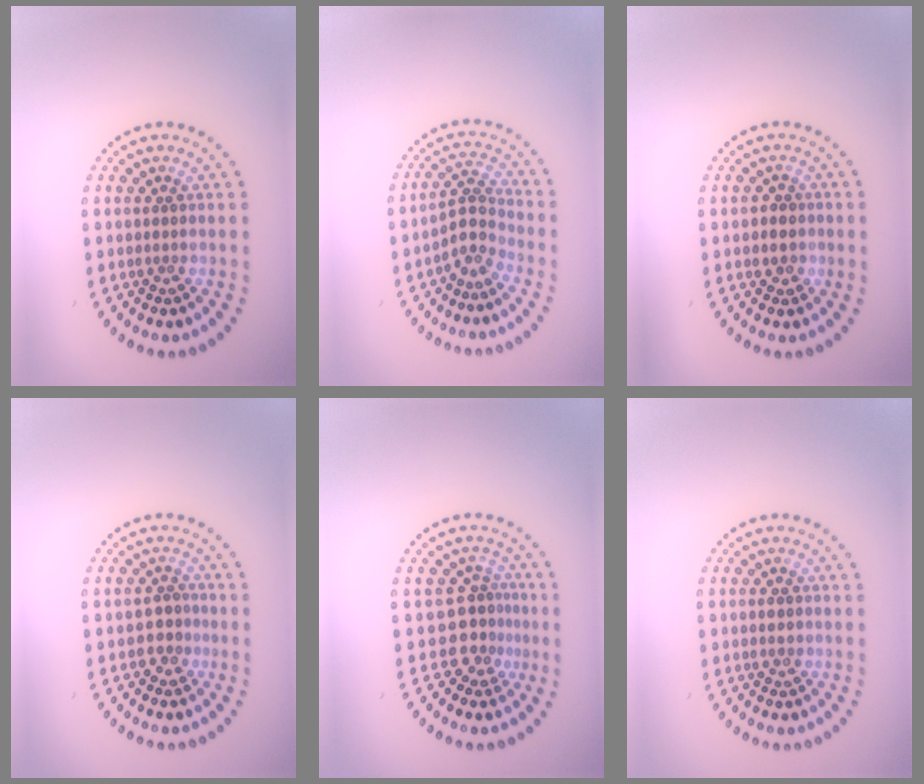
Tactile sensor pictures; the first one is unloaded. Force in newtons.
{"total": 2.6, "press": 1.8, "slide": 1.9}
{"total": 1.3, "press": 1.2, "slide": 0.5}
{"total": 1.9, "press": 1.7, "slide": 0.9}
{"total": 2.9, "press": 1.9, "slide": 2.2}
{"total": 1.3, "press": 1.3, "slide": 0.2}